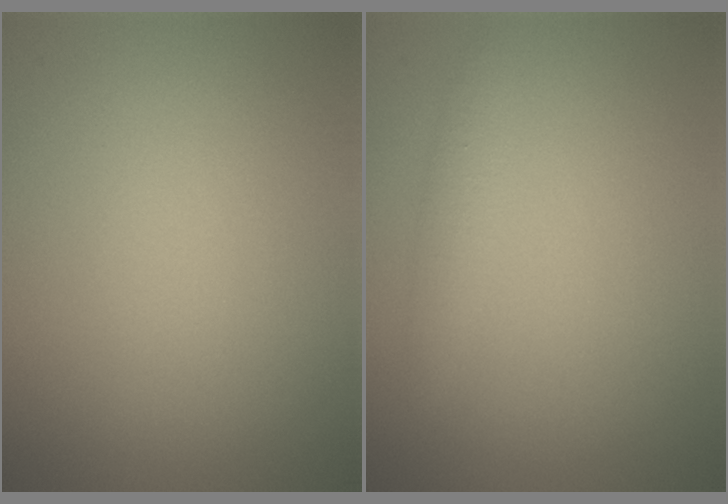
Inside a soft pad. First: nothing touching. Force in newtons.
{"total": 1.2, "press": 1.2, "slide": 0.1}